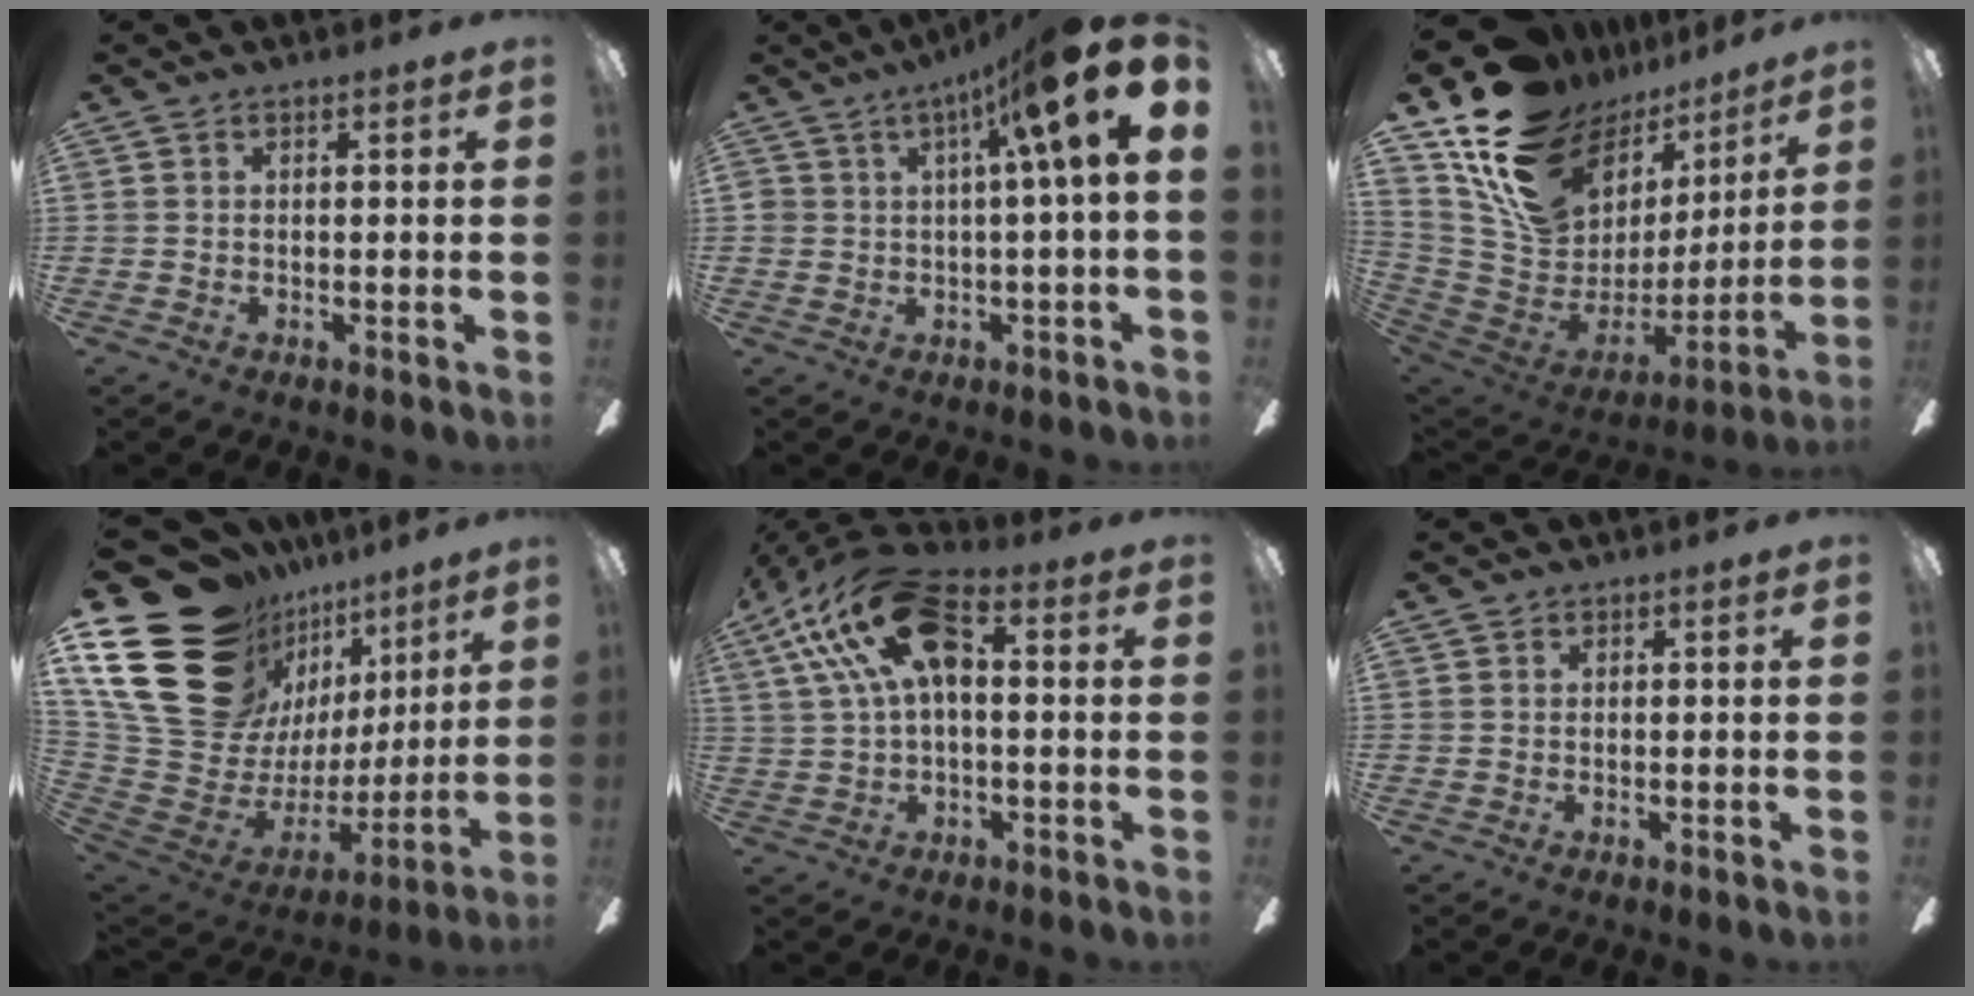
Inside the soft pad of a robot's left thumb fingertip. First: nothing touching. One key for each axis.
{"total": 13.9, "fx": 5.7, "fy": 2.5, "fz": 12.4, "tx": -0.190, "ty": -0.031, "tz": 0.080}
{"total": 20.8, "fx": 13.0, "fy": 13.2, "fz": 9.5, "tx": -0.175, "ty": -0.078, "tz": 0.258}
{"total": 27.3, "fx": 14.3, "fy": 17.3, "fz": 15.5, "tx": -0.280, "ty": -0.102, "tz": 0.306}
{"total": 20.5, "fx": 5.8, "fy": 10.4, "fz": 16.7, "tx": -0.335, "ty": -0.007, "tz": 0.095}
{"total": 0.0}